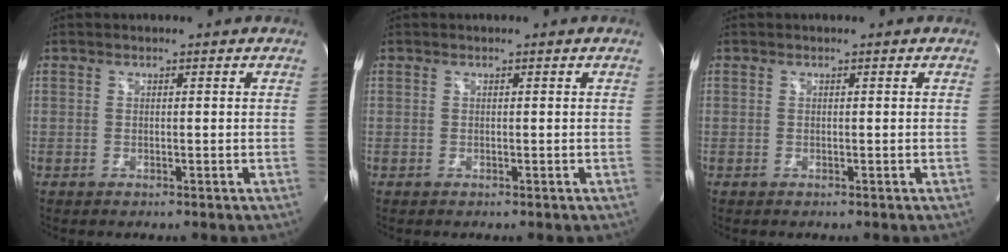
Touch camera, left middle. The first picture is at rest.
{"total": 0.0}
{"total": 0.0}